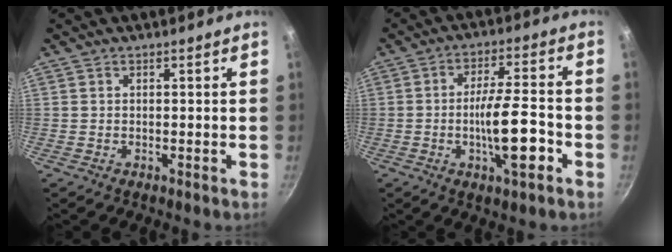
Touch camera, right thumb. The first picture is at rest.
{"total": 11.3, "force": [-3.5, 2.8, 10.4], "torque": [-0.164, 0.020, -0.058]}